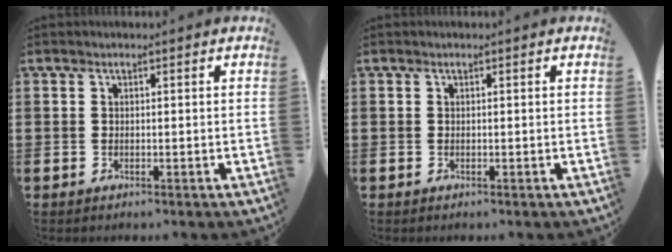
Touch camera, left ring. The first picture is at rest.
{"total": 0.0}